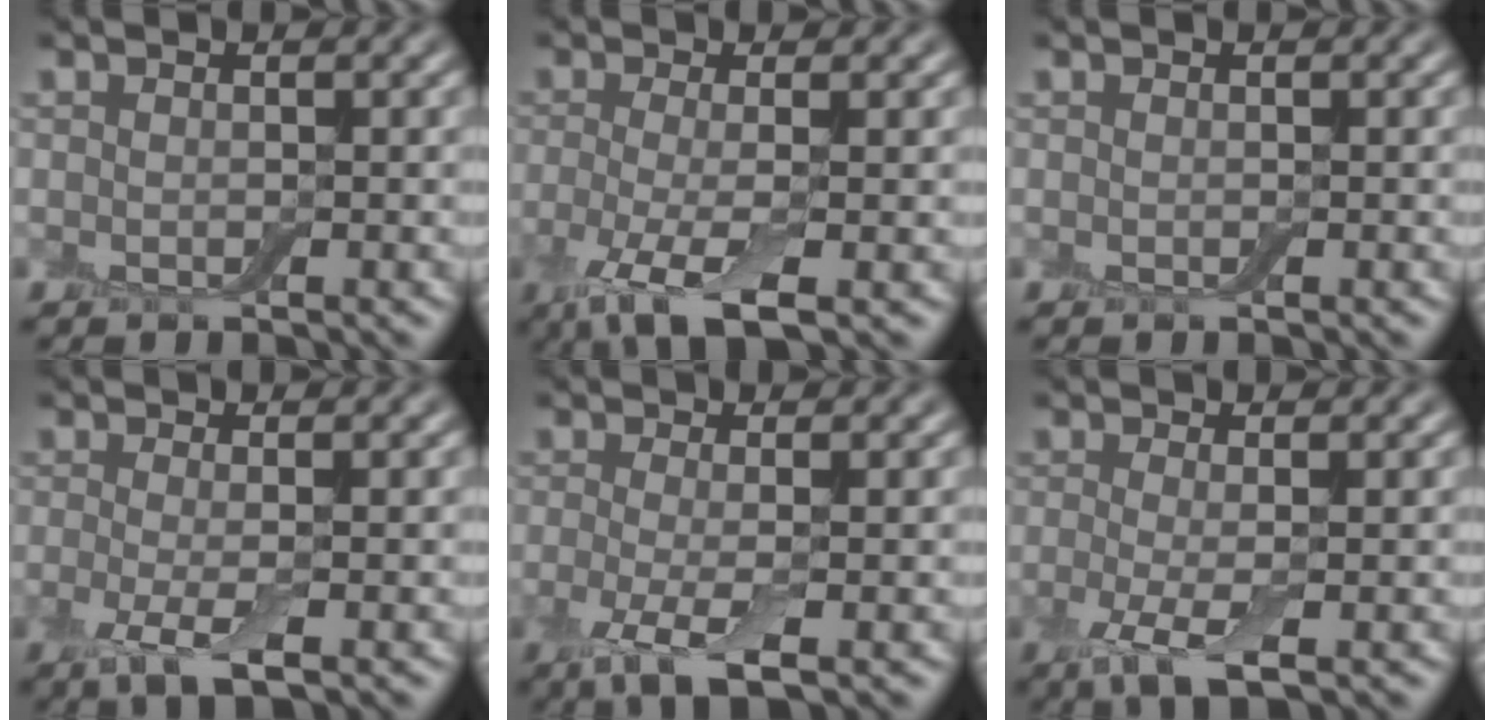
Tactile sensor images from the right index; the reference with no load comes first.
{"total": 5.2, "force": [-2.0, 1.5, 4.5], "torque": [-0.094, -0.011, -0.044]}
{"total": 0.0}
{"total": 3.2, "force": [-0.8, 0.9, 3.0], "torque": [-0.063, -0.009, -0.021]}
{"total": 4.0, "force": [-1.2, 1.2, 3.6], "torque": [-0.078, -0.009, -0.026]}
{"total": 3.5, "force": [-0.9, 1.0, 3.3], "torque": [-0.070, -0.009, -0.021]}